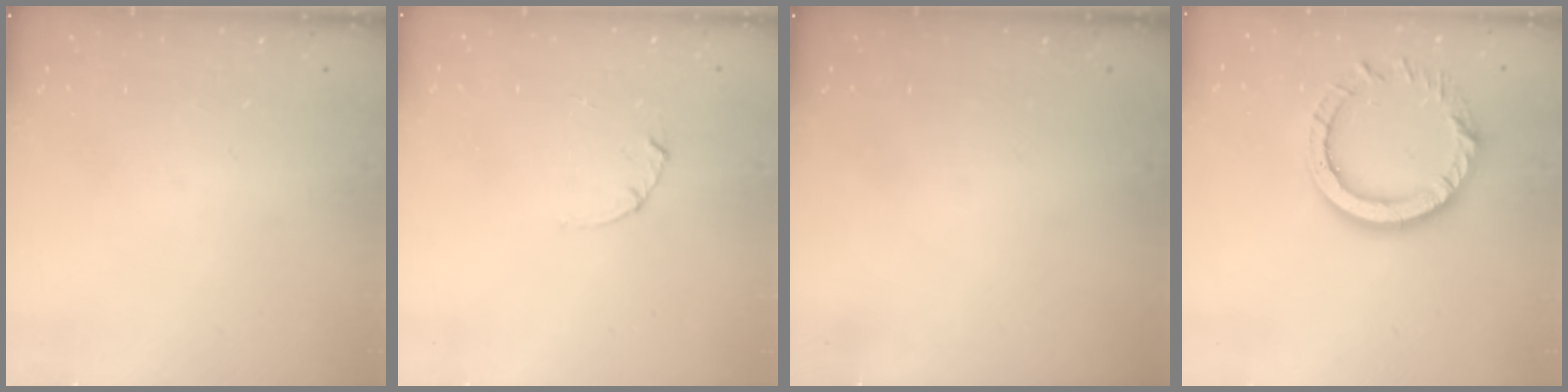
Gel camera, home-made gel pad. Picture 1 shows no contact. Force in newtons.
{"total": 1.7, "press": 1.6, "slide": 0.3}
{"total": 0.0}
{"total": 12.6, "press": 12.6, "slide": 1.2}